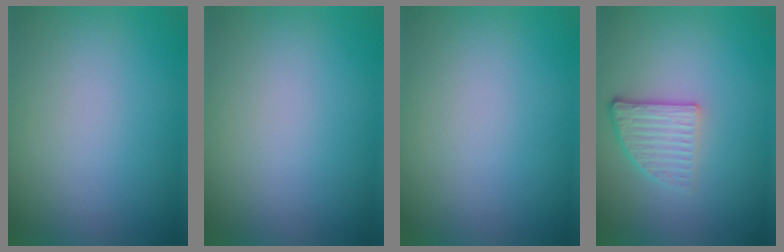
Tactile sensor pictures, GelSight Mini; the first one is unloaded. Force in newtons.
{"total": 0.0}
{"total": 0.0}
{"total": 3.8, "press": 2.6, "slide": 2.8}